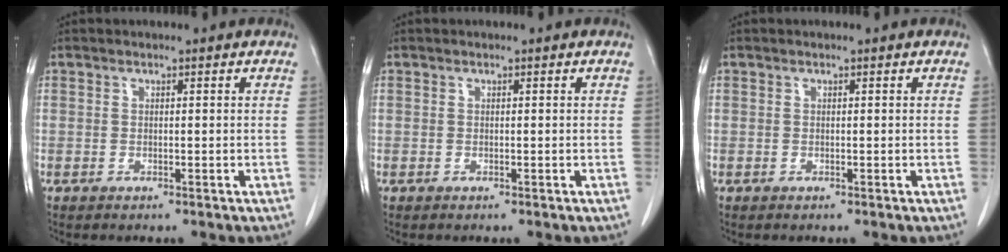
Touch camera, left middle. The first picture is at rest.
{"total": 0.0}
{"total": 0.0}